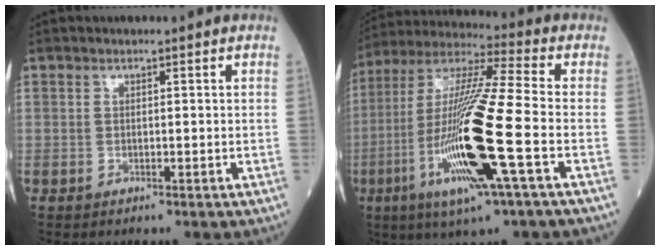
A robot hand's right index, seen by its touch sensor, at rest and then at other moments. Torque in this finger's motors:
{"motor_torque": [1.35, -0.79, 1.06, 0.21]}